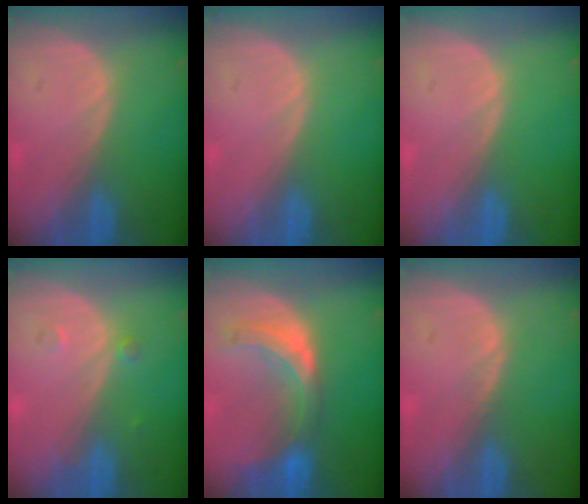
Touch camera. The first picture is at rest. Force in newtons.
{"total": 0.0}
{"total": 0.0}
{"total": 1.3, "press": 1.3, "slide": 0.1}
{"total": 7.7, "press": 6.9, "slide": 3.5}
{"total": 0.7, "press": 0.6, "slide": 0.3}